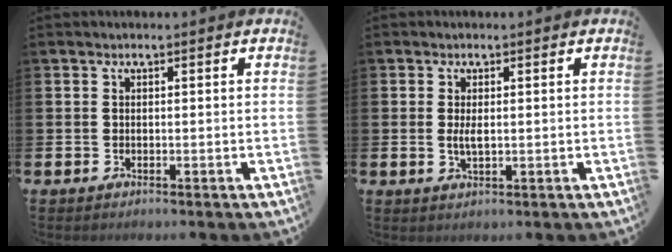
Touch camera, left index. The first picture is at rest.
{"total": 2.0, "force": [0.2, 0.8, 1.8], "torque": [-0.031, -0.001, 0.002]}